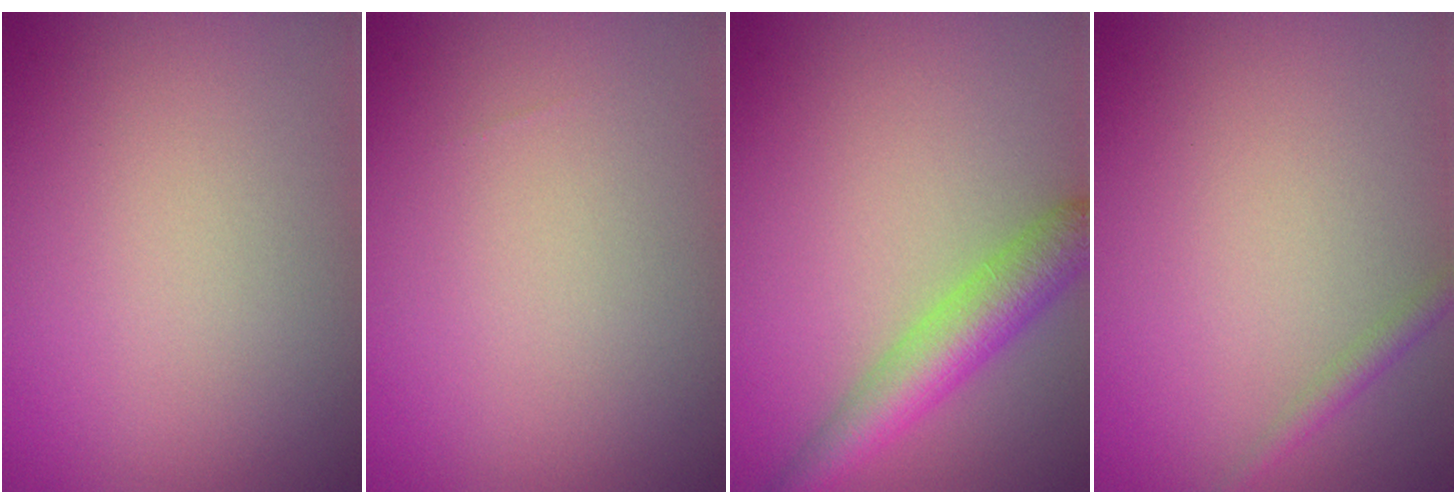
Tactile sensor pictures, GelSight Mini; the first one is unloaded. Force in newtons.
{"total": 0.0}
{"total": 4.7, "press": 4.7, "slide": 0.1}
{"total": 1.2, "press": 1.2, "slide": 0.0}